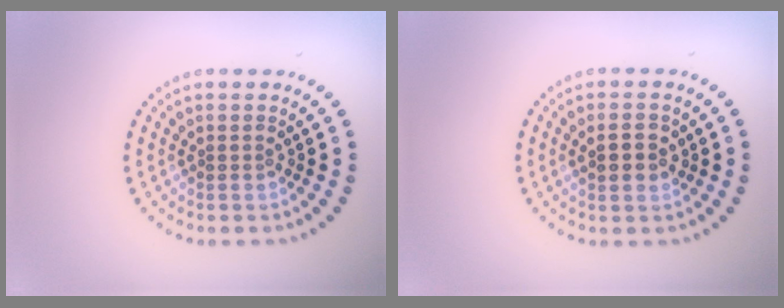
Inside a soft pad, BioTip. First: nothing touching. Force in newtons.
{"total": 2.0, "press": 2.0, "slide": 0.2}